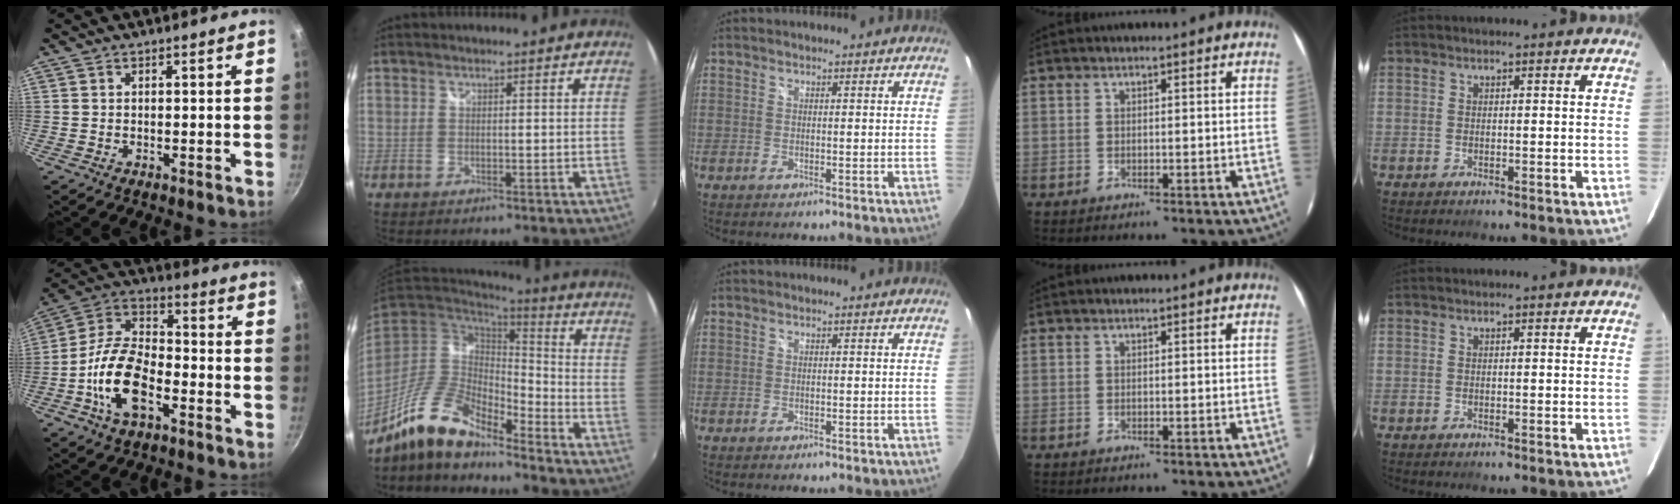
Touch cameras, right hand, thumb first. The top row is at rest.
{"thumb": {"total": 14.8, "force": [-5.5, 7.7, 11.4], "torque": [-0.203, 0.043, -0.119]}, "index": {"total": 14.2, "force": [-10.4, 4.1, 8.7], "torque": [-0.171, -0.009, -0.200]}}